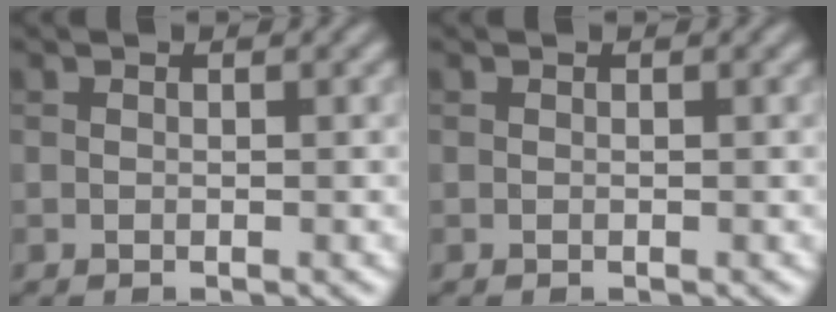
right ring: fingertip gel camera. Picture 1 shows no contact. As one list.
[{"total": 0.0}]